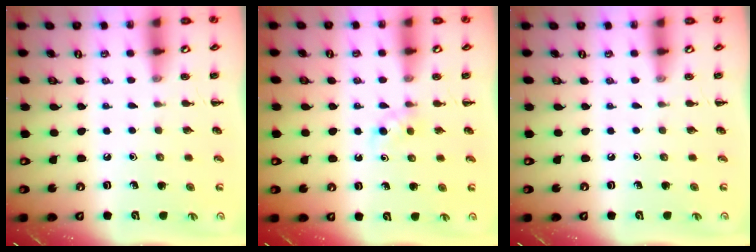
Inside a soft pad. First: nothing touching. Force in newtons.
{"total": 2.9, "press": 2.6, "slide": 1.1}
{"total": 0.0}